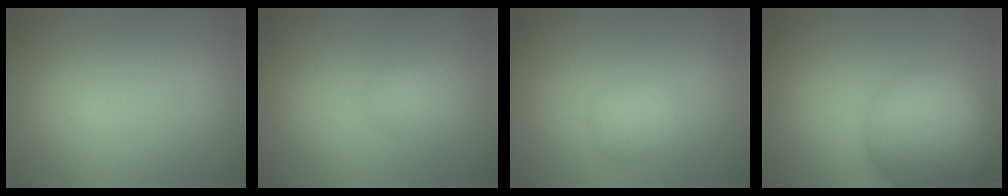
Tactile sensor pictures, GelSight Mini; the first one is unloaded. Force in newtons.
{"total": 1.3, "press": 1.3, "slide": 0.1}
{"total": 2.1, "press": 2.1, "slide": 0.0}
{"total": 9.6, "press": 9.5, "slide": 0.6}